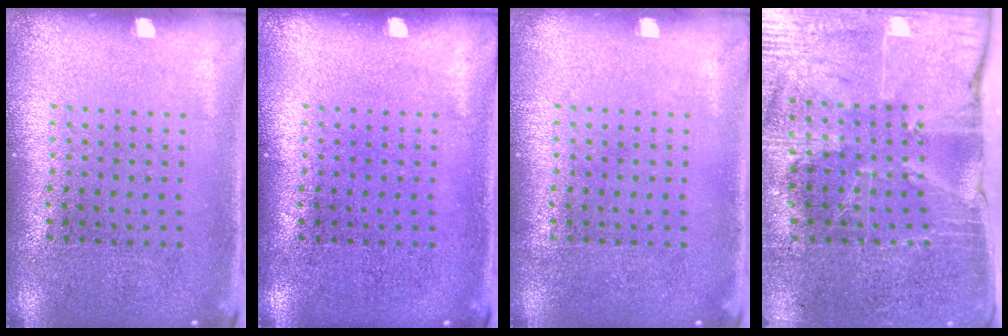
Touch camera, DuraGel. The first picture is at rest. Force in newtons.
{"total": 0.0}
{"total": 0.0}
{"total": 3.8, "press": 3.6, "slide": 1.2}